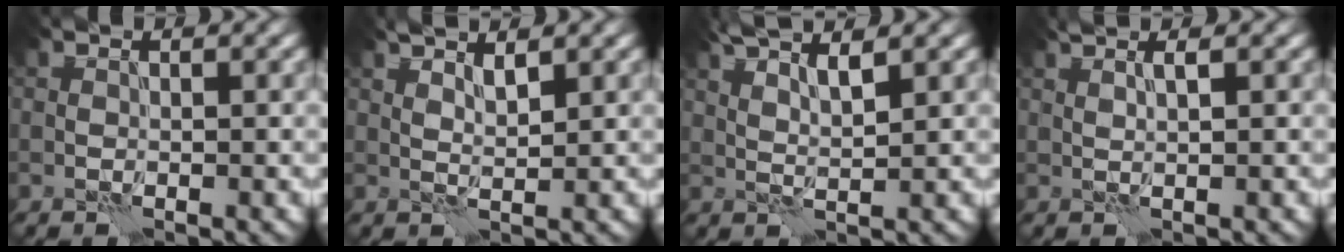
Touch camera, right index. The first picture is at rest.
{"total": 2.2, "force": [1.5, 0.4, 1.6], "torque": [-0.027, -0.002, 0.028]}
{"total": 3.8, "force": [2.4, 0.7, 2.9], "torque": [-0.055, 0.006, 0.041]}
{"total": 2.2, "force": [1.3, 0.6, 1.7], "torque": [-0.018, 0.002, 0.008]}